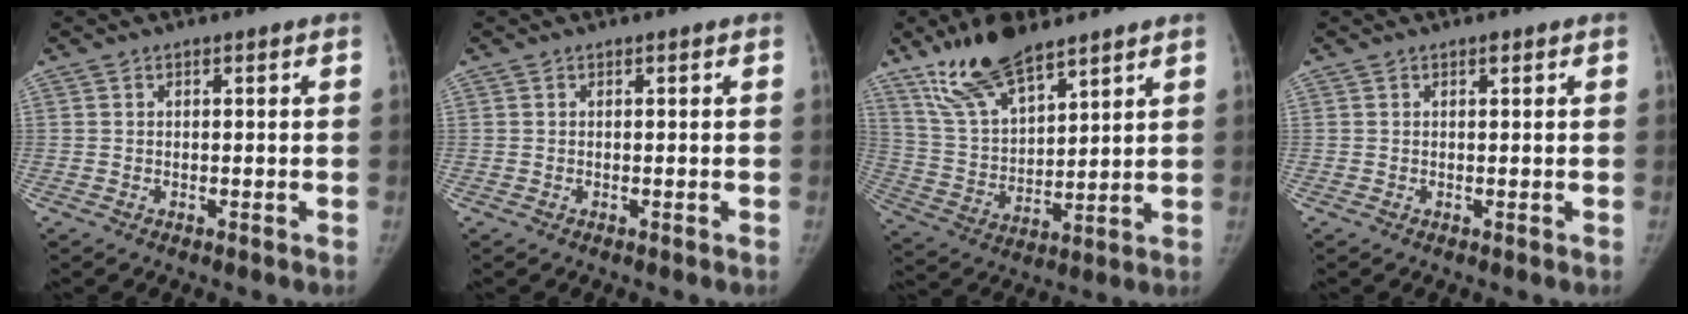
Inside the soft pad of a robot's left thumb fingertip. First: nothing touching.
{"total": 0.0}
{"total": 14.7, "force": [10.7, 5.2, 8.6], "torque": [-0.140, -0.047, 0.215]}
{"total": 0.7, "force": [0.4, 0.2, 0.4], "torque": [-0.008, -0.002, 0.006]}